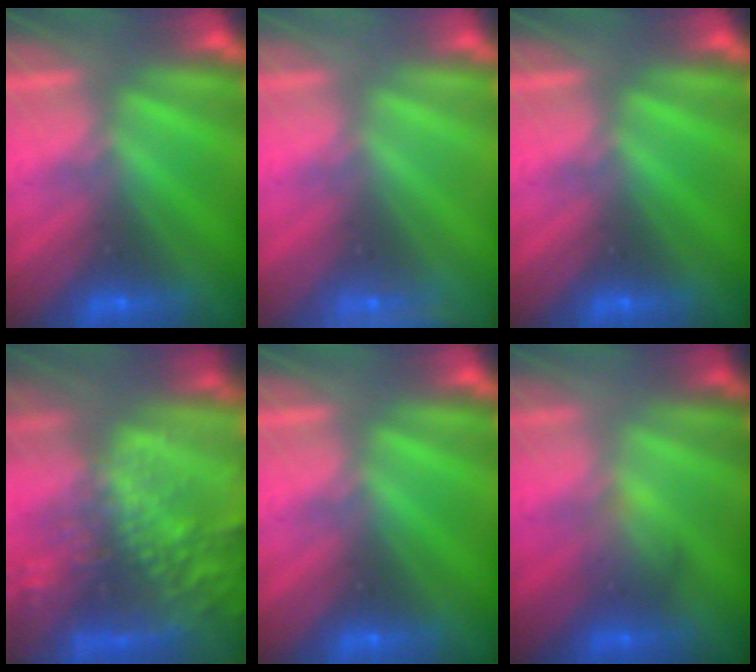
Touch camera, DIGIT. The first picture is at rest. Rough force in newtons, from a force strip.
{"total": 2.3}
{"total": 0.0}
{"total": 9.6}
{"total": 0.0}
{"total": 1.9}